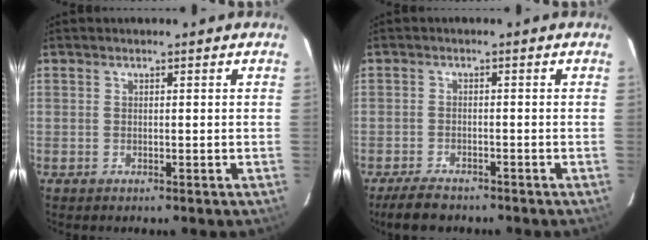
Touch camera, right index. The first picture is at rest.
{"total": 4.5, "force": [-3.8, 2.0, 1.4], "torque": [-0.033, -0.006, -0.066]}